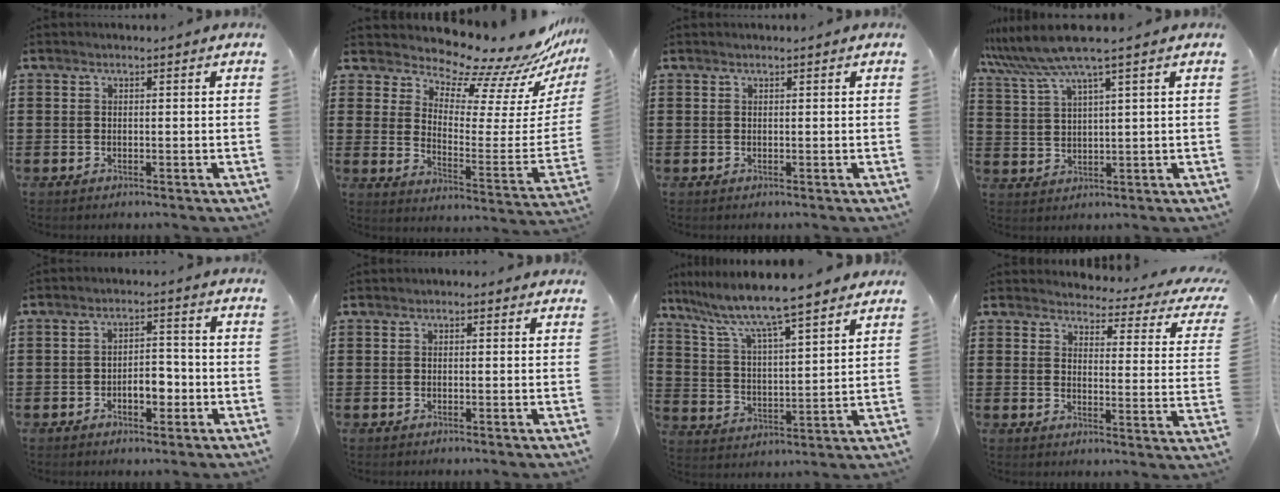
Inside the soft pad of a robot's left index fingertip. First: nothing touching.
{"total": 10.0, "force": [9.5, 1.5, 2.6], "torque": [-0.059, -0.100, 0.158]}
{"total": 0.0}
{"total": 6.0, "force": [4.4, -0.1, 4.1], "torque": [-0.100, -0.014, 0.075]}
{"total": 4.7, "force": [-1.6, 2.5, 3.6], "torque": [-0.058, 0.006, -0.033]}
{"total": 0.6, "force": [0.3, 0.4, 0.3], "torque": [-0.007, 0.004, 0.006]}
{"total": 8.0, "force": [7.1, 0.2, 3.8], "torque": [-0.104, -0.044, 0.115]}
{"total": 3.4, "force": [3.1, 0.5, 1.2], "torque": [-0.037, -0.028, 0.047]}